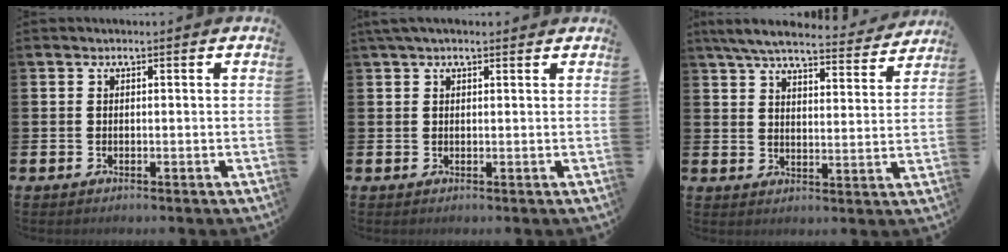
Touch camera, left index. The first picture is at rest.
{"total": 1.3, "force": [1.0, 0.3, 0.8], "torque": [-0.017, 0.004, 0.018]}
{"total": 6.8, "force": [6.3, 1.0, 2.3], "torque": [-0.060, -0.039, 0.108]}